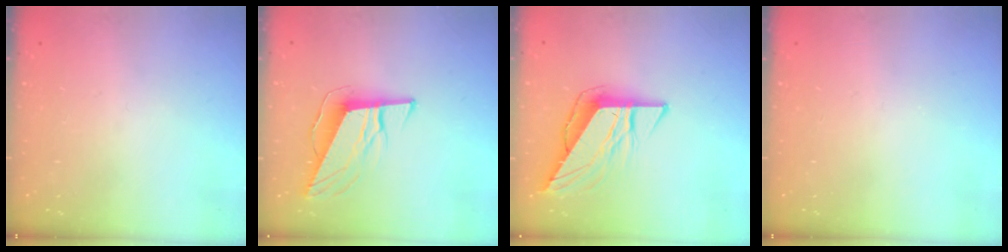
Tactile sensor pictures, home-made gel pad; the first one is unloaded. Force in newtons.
{"total": 10.8, "press": 10.3, "slide": 3.1}
{"total": 9.3, "press": 9.3, "slide": 0.5}
{"total": 0.0}